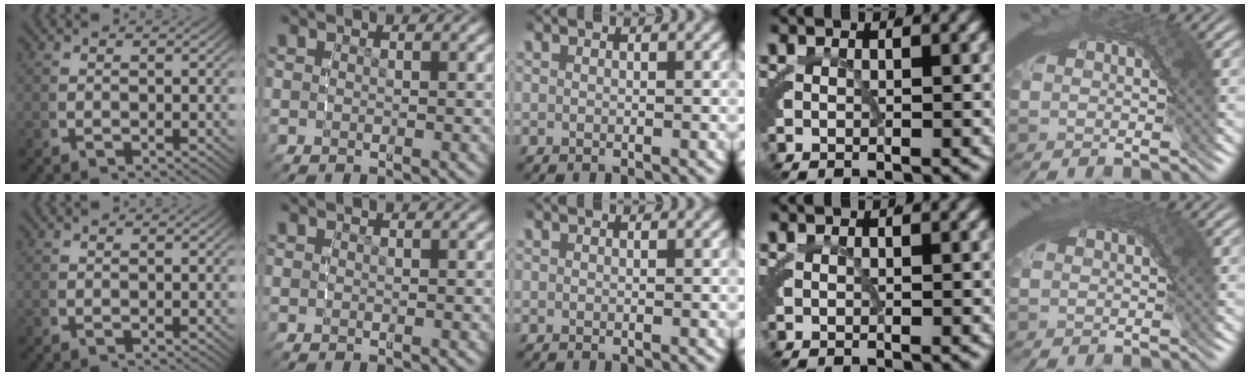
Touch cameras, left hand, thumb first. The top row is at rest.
{"little": {"total": 1.0, "force": [0.6, 0.2, 0.8], "torque": [-0.006, 0.000, 0.007]}}